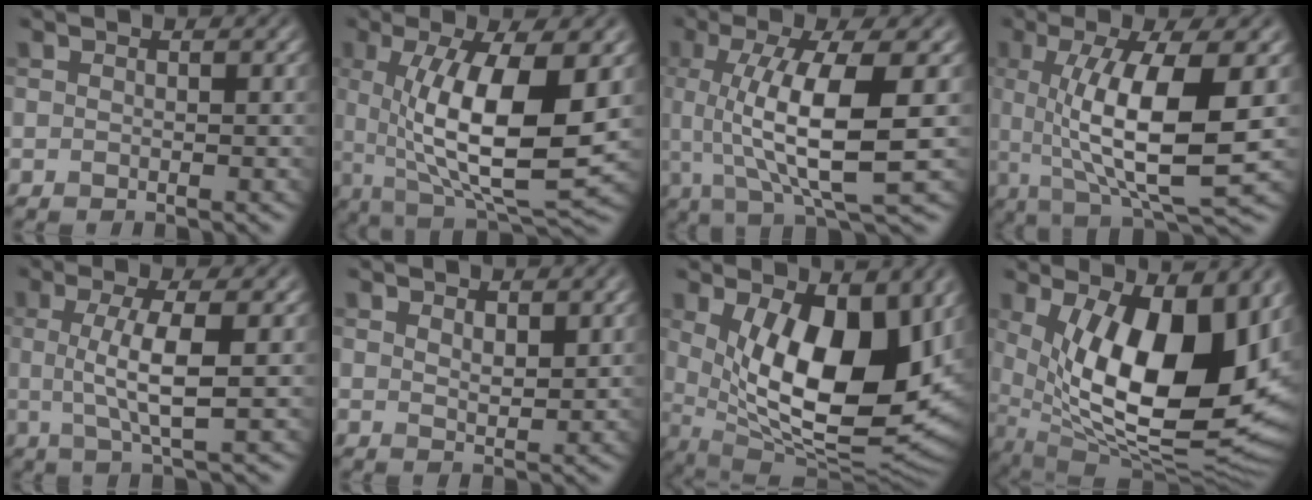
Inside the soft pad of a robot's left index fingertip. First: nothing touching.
{"total": 10.3, "force": [0.5, 3.1, 9.8], "torque": [-0.163, -0.017, 0.019]}
{"total": 8.6, "force": [0.2, 2.2, 8.4], "torque": [-0.140, -0.003, 0.011]}
{"total": 9.5, "force": [0.1, 2.5, 9.2], "torque": [-0.148, -0.008, 0.011]}
{"total": 4.4, "force": [0.1, 0.9, 4.3], "torque": [-0.080, 0.001, 0.003]}
{"total": 1.4, "force": [1.1, 0.5, 0.6], "torque": [-0.011, -0.005, 0.026]}
{"total": 13.0, "force": [1.9, 6.0, 11.3], "torque": [-0.165, -0.028, 0.037]}
{"total": 14.8, "force": [2.4, 6.8, 12.9], "torque": [-0.181, -0.029, 0.050]}